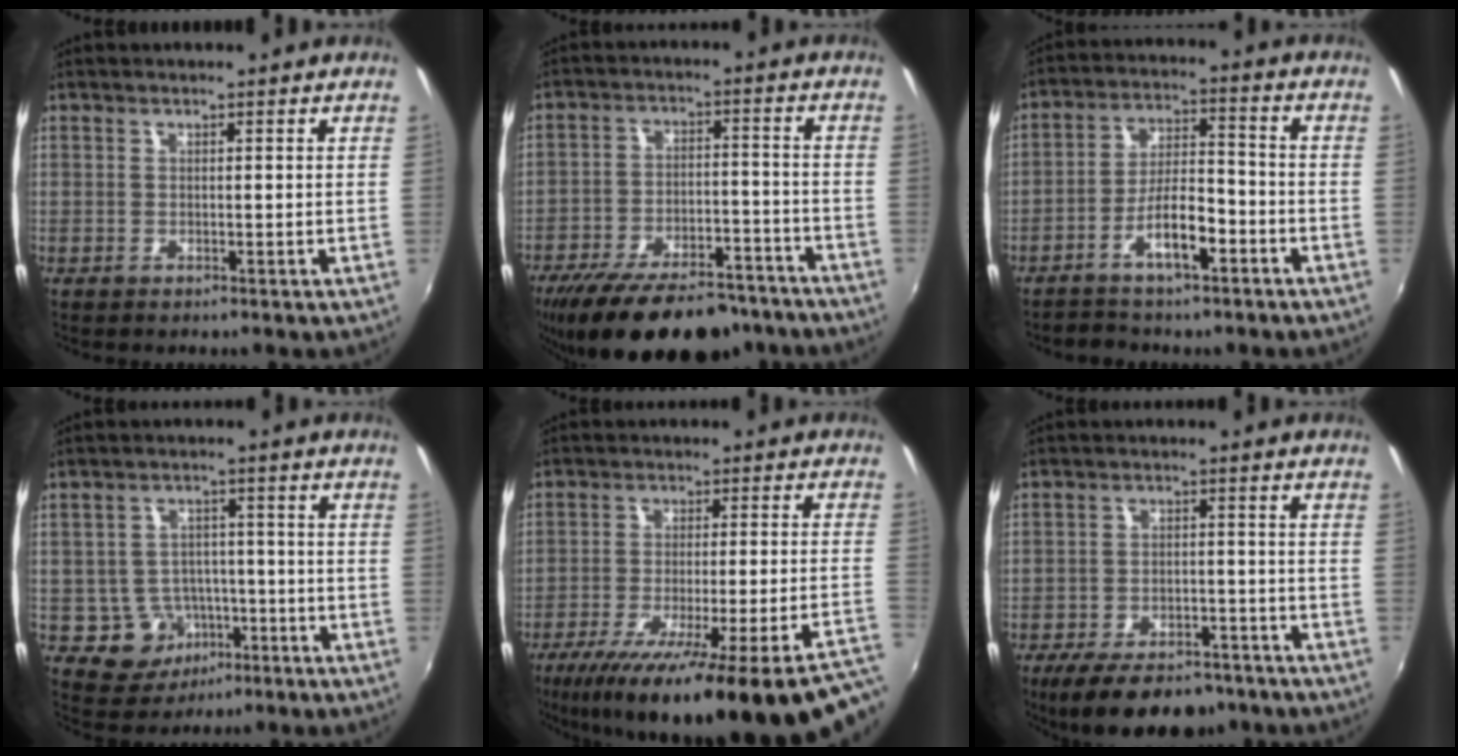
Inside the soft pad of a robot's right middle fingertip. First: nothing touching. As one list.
[{"total": 23.4, "force": [-18.7, 8.6, 11.1], "torque": [-0.214, -0.012, -0.263]}, {"total": 7.7, "force": [-4.7, 2.7, 5.5], "torque": [-0.107, 0.018, -0.075]}, {"total": 7.1, "force": [-3.1, 6.2, 1.7], "torque": [-0.043, 0.019, -0.032]}, {"total": 29.9, "force": [-22.5, 3.3, 19.5], "torque": [-0.284, -0.077, -0.316]}, {"total": 14.2, "force": [-10.6, 6.1, 7.1], "torque": [-0.153, -0.014, -0.157]}]